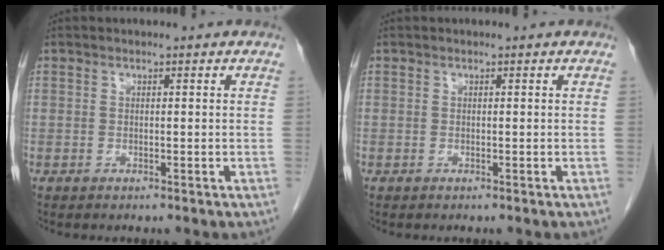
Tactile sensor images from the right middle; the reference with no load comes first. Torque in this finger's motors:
{"motor_torque": [0.00, 0.00, 0.00, -0.01]}